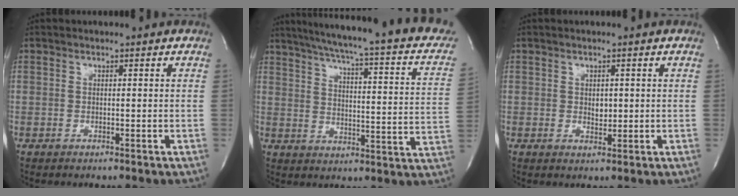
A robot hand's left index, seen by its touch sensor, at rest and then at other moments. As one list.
[{"total": 25.2, "force": [19.8, 3.1, 15.4], "torque": [-0.221, -0.025, 0.231]}, {"total": 1.9, "force": [0.3, 1.2, 1.4], "torque": [-0.021, -0.002, 0.007]}]